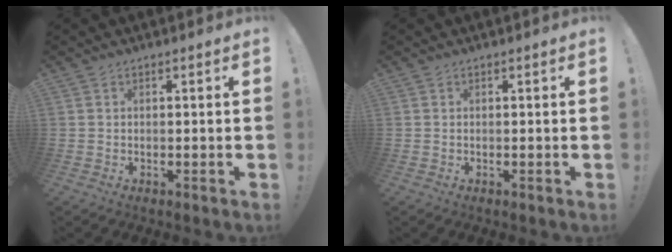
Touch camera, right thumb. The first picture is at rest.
{"total": 0.0}